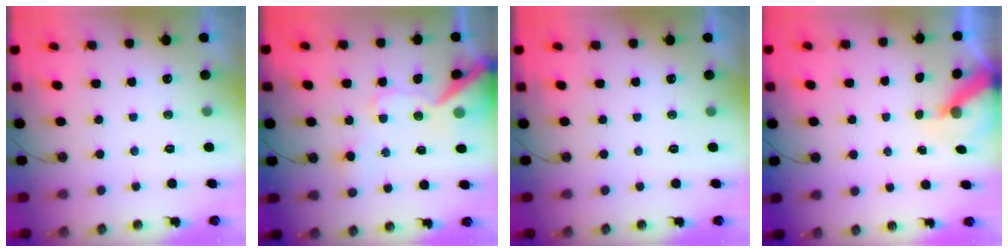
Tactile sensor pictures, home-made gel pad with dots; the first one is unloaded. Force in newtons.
{"total": 13.9, "press": 13.8, "slide": 1.7}
{"total": 0.0}
{"total": 6.1, "press": 6.0, "slide": 0.5}